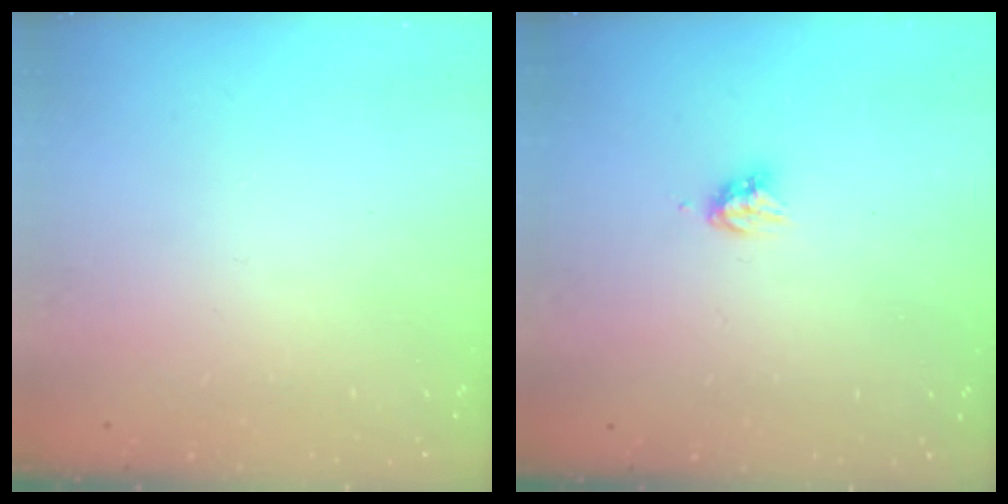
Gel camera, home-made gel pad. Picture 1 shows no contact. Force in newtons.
{"total": 4.7, "press": 4.6, "slide": 0.6}